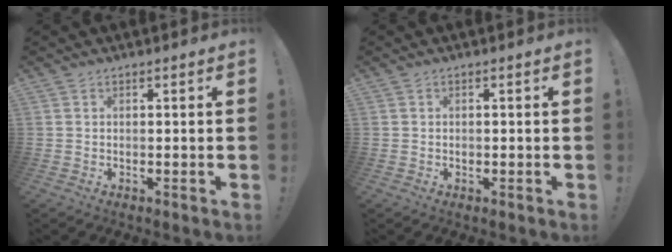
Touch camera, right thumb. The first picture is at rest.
{"total": 0.6, "force": [-0.3, 0.5, 0.1], "torque": [-0.007, 0.005, -0.005]}